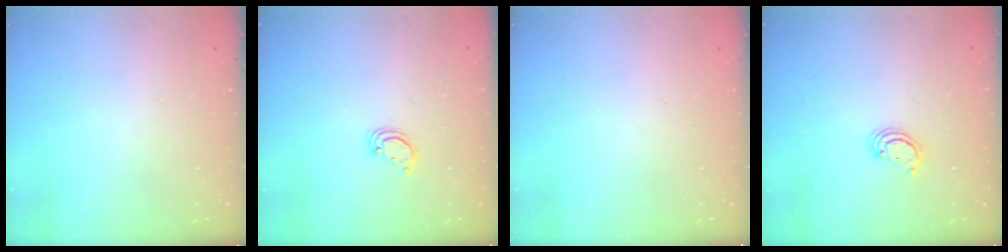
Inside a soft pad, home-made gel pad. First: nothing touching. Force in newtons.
{"total": 3.4, "press": 3.4, "slide": 0.2}
{"total": 0.0}
{"total": 2.6, "press": 2.5, "slide": 0.3}